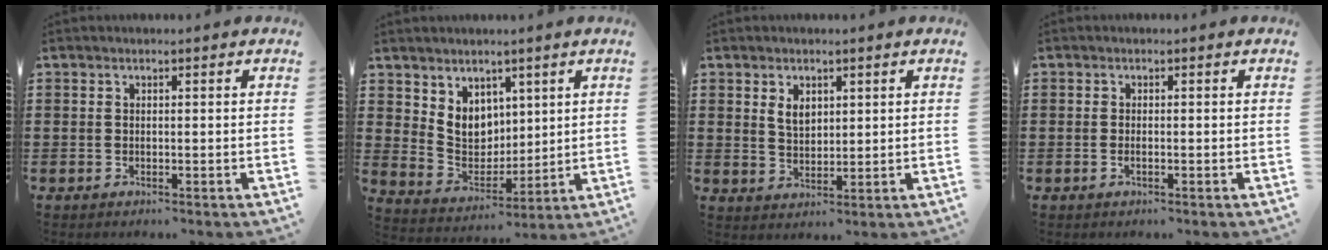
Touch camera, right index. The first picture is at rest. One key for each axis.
{"total": 6.6, "fx": 3.5, "fy": 5.3, "fz": 1.9, "tx": -0.056, "ty": -0.009, "tz": 0.068}
{"total": 3.3, "fx": 1.6, "fy": 2.1, "fz": 2.0, "tx": -0.038, "ty": 0.004, "tz": 0.026}
{"total": 0.7, "fx": -0.3, "fy": 0.2, "fz": 0.6, "tx": -0.013, "ty": -0.005, "tz": -0.003}